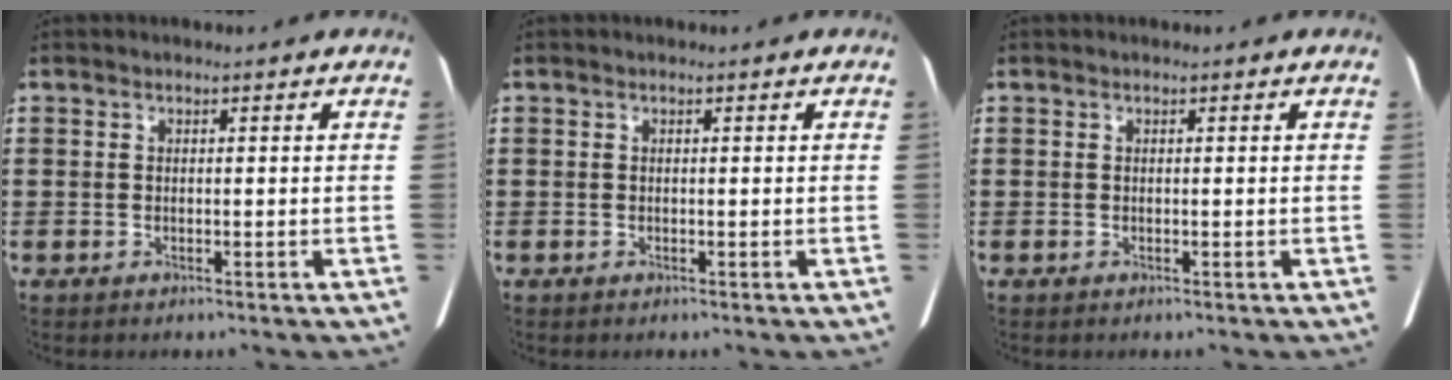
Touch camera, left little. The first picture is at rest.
{"total": 0.0}
{"total": 0.0}